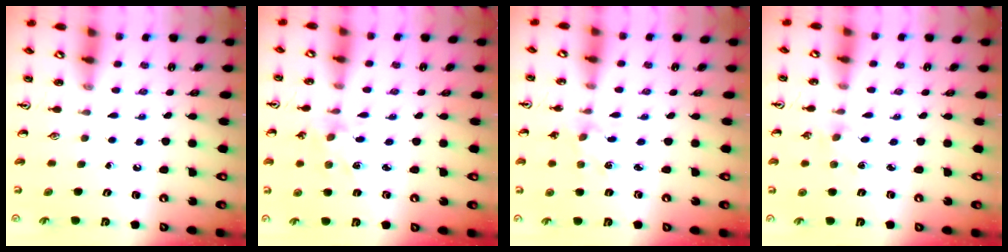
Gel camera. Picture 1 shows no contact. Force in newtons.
{"total": 2.3, "press": 2.3, "slide": 0.3}
{"total": 2.5, "press": 2.4, "slide": 0.4}
{"total": 1.5, "press": 1.5, "slide": 0.3}